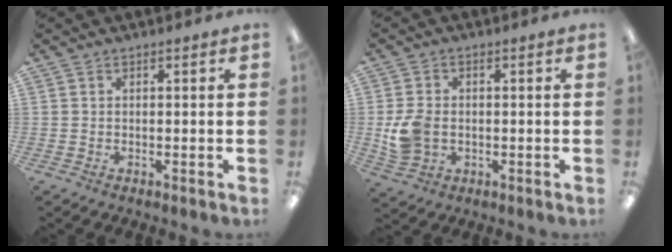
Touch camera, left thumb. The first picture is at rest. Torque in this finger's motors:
{"motor_torque": [-0.21, 0.50, -0.06, 0.08, 0.05]}